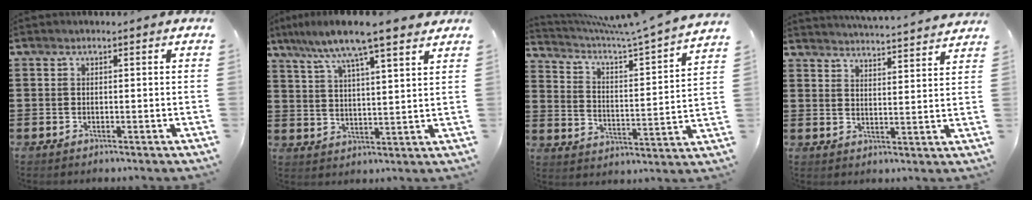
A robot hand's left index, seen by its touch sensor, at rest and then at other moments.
{"total": 8.5, "force": [7.0, 0.1, 4.8], "torque": [-0.115, -0.024, 0.121]}
{"total": 4.9, "force": [4.2, -0.7, 2.5], "torque": [-0.069, -0.047, 0.059]}
{"total": 4.0, "force": [4.0, -0.7, 0.1], "torque": [-0.019, -0.030, 0.067]}